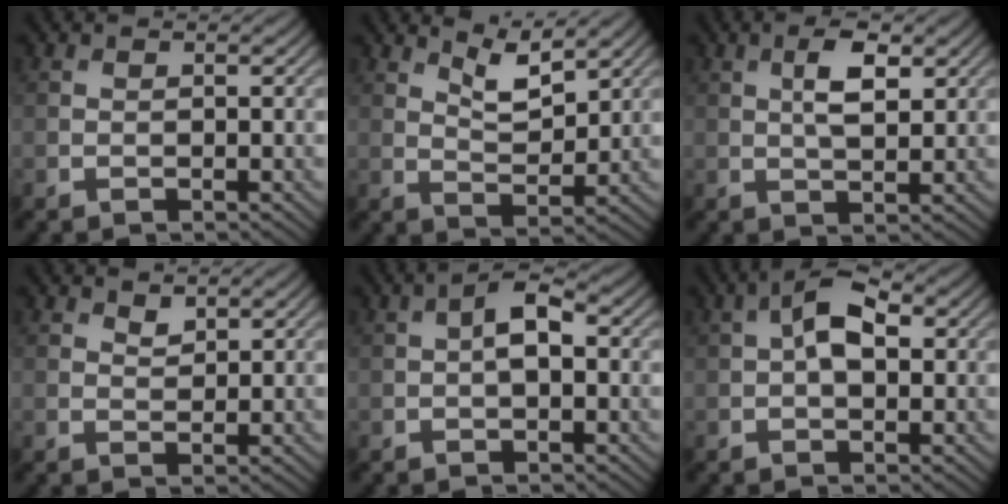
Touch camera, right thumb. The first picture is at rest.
{"total": 4.6, "force": [3.3, 1.3, 2.9], "torque": [-0.067, -0.008, 0.063]}
{"total": 4.5, "force": [1.5, 1.7, 3.9], "torque": [-0.079, 0.000, 0.027]}
{"total": 1.5, "force": [1.2, 0.6, 0.6], "torque": [-0.014, -0.003, 0.025]}
{"total": 3.5, "force": [0.2, 1.7, 3.1], "torque": [-0.055, 0.007, -0.004]}
{"total": 5.1, "force": [0.9, 2.8, 4.2], "torque": [-0.077, 0.006, 0.008]}